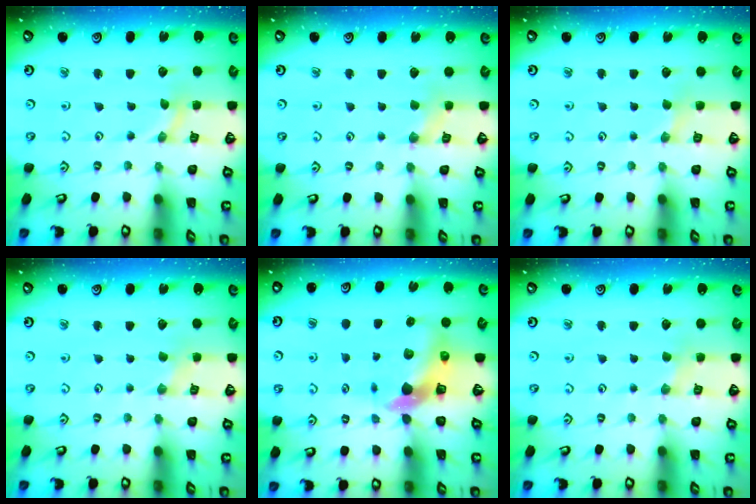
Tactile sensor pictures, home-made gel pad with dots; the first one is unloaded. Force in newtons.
{"total": 2.0, "press": 2.0, "slide": 0.3}
{"total": 1.6, "press": 1.5, "slide": 0.3}
{"total": 0.0}
{"total": 7.0, "press": 6.9, "slide": 1.2}
{"total": 1.3, "press": 1.3, "slide": 0.1}